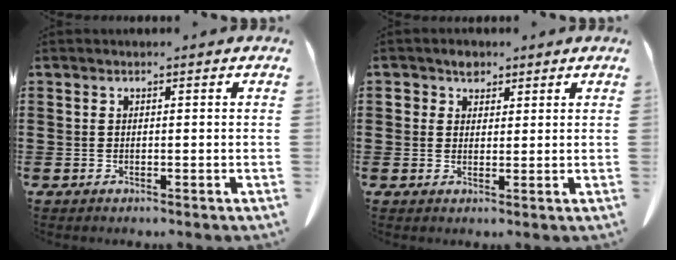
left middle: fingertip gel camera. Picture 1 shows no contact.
{"total": 2.8, "force": [1.9, 1.8, 0.8], "torque": [-0.014, 0.003, 0.035]}